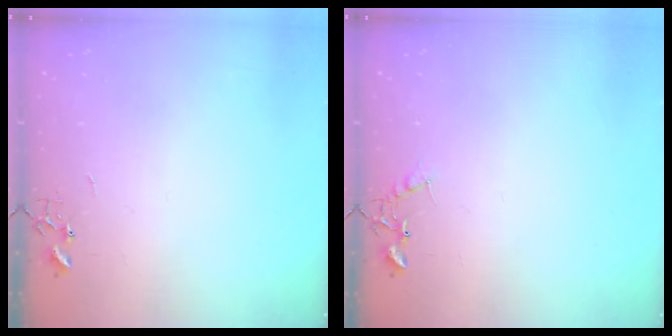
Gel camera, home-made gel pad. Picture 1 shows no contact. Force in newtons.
{"total": 6.8, "press": 6.8, "slide": 0.3}